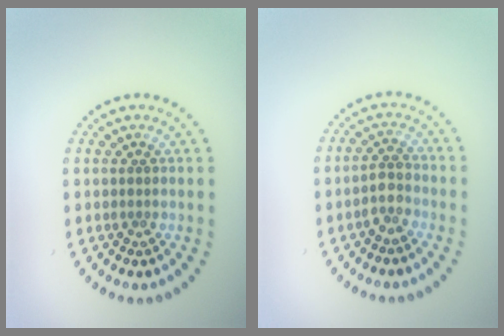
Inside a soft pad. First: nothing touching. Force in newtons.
{"total": 1.6, "press": 1.5, "slide": 0.7}